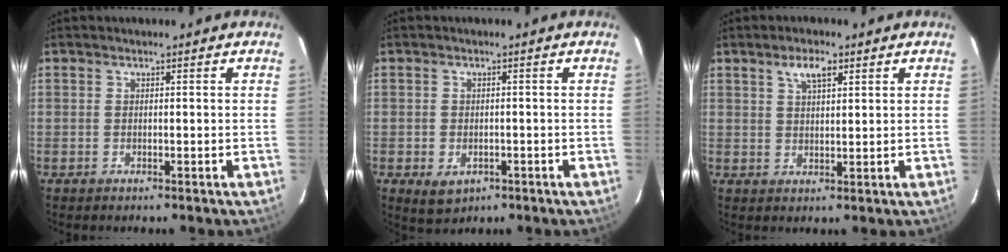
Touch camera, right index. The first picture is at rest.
{"total": 4.3, "force": [-1.7, 3.2, 2.3], "torque": [-0.045, -0.007, -0.016]}
{"total": 4.1, "force": [2.4, 1.6, 3.0], "torque": [-0.053, 0.009, 0.044]}